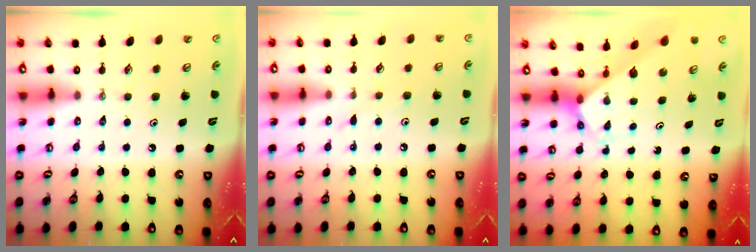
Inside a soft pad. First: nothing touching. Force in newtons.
{"total": 3.9, "press": 3.9, "slide": 0.6}
{"total": 2.9, "press": 2.9, "slide": 0.2}